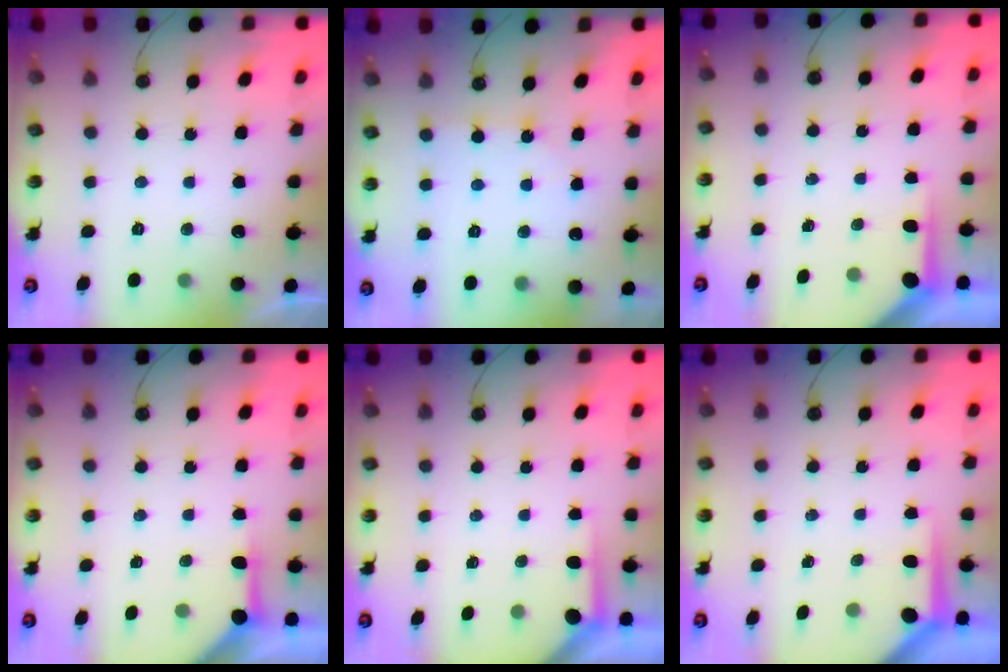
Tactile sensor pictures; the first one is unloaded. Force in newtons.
{"total": 4.1, "press": 4.1, "slide": 0.2}
{"total": 4.0, "press": 4.0, "slide": 0.2}
{"total": 4.0, "press": 3.9, "slide": 0.5}
{"total": 2.2, "press": 2.2, "slide": 0.3}
{"total": 4.0, "press": 4.0, "slide": 0.3}